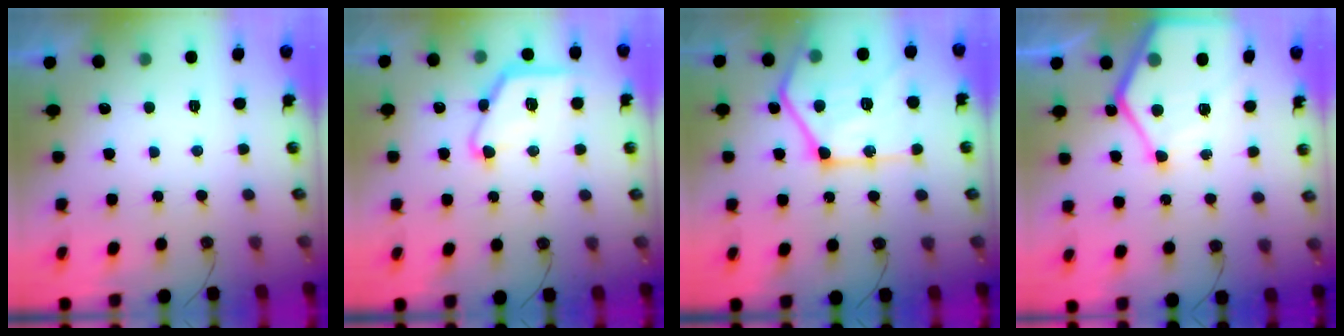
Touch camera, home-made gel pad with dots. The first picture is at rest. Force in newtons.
{"total": 12.4, "press": 12.4, "slide": 0.1}
{"total": 25.8, "press": 25.7, "slide": 2.6}
{"total": 13.3, "press": 13.3, "slide": 0.7}